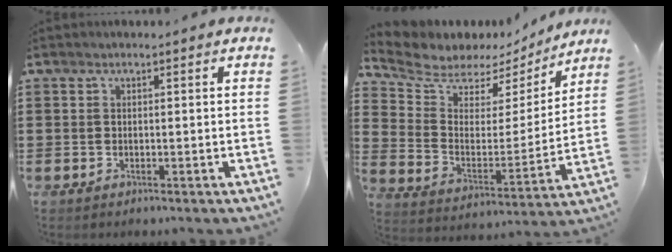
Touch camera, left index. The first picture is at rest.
{"total": 5.9, "force": [5.4, 2.5, 0.2], "torque": [-0.048, -0.040, 0.091]}